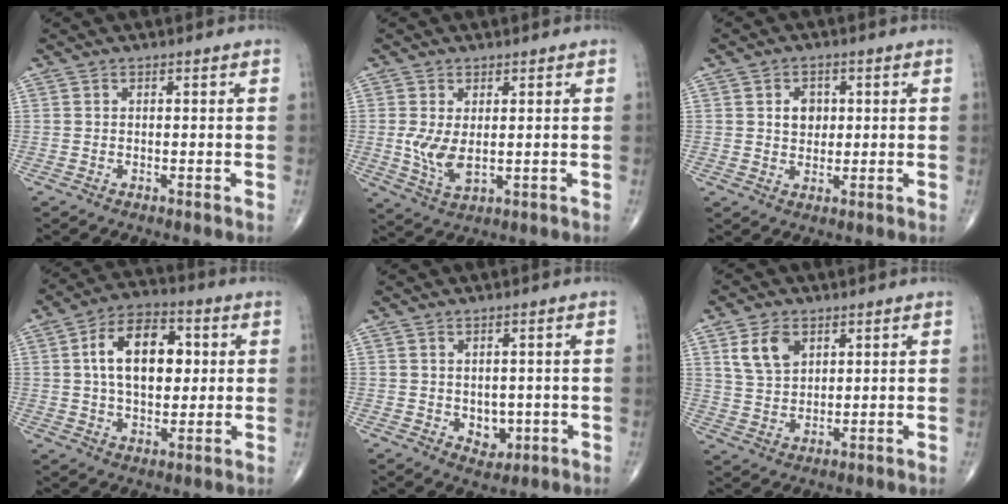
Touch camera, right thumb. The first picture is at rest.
{"total": 5.9, "force": [0.2, 2.9, 5.2], "torque": [-0.106, -0.015, 0.013]}
{"total": 4.4, "force": [0.9, 3.4, 2.5], "torque": [-0.017, -0.002, 0.014]}
{"total": 14.5, "force": [2.5, 8.8, 11.3], "torque": [-0.159, 0.009, 0.036]}
{"total": 4.0, "force": [-0.4, 3.0, 2.6], "torque": [-0.015, -0.005, 0.005]}
{"total": 7.2, "force": [3.3, 4.7, 4.3], "torque": [-0.065, -0.014, 0.068]}